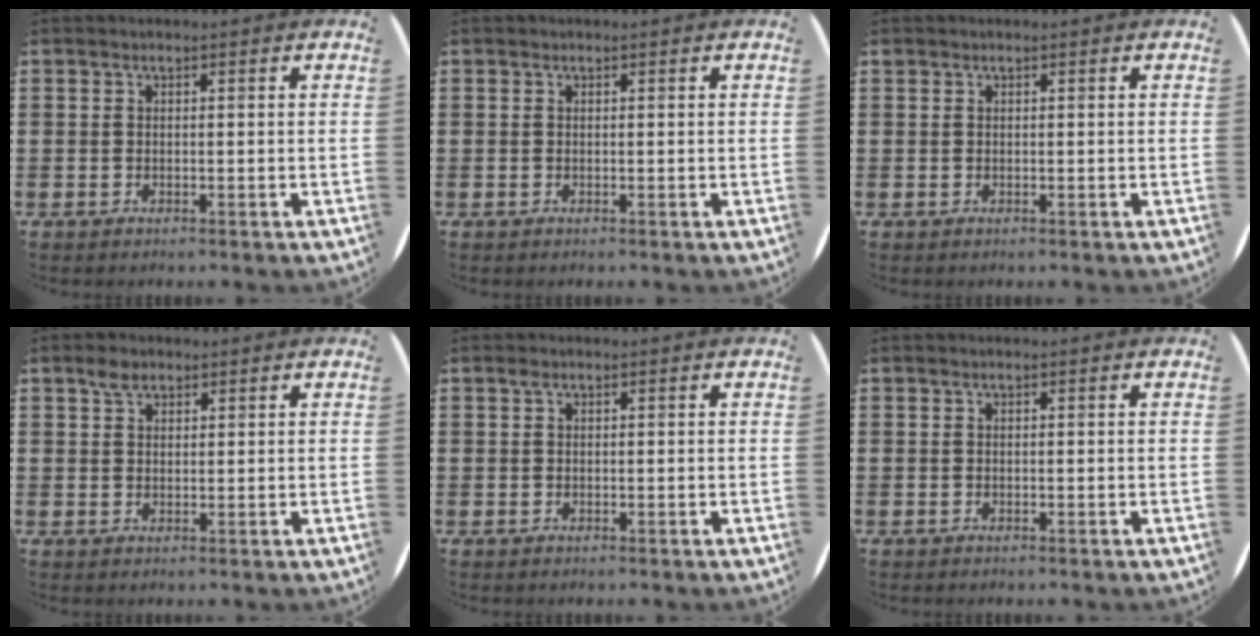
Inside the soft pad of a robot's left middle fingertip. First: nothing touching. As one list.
[{"total": 0.0}, {"total": 0.0}, {"total": 2.2, "force": [1.7, 1.2, 0.9], "torque": [-0.011, 0.004, 0.029]}, {"total": 0.6, "force": [0.3, 0.4, 0.2], "torque": [-0.004, 0.003, 0.007]}, {"total": 0.0}]